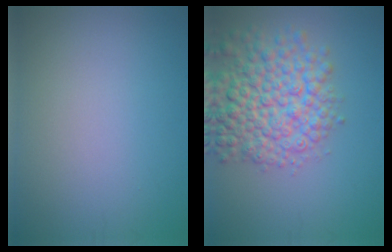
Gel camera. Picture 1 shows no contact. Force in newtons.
{"total": 8.2, "press": 8.2, "slide": 0.3}